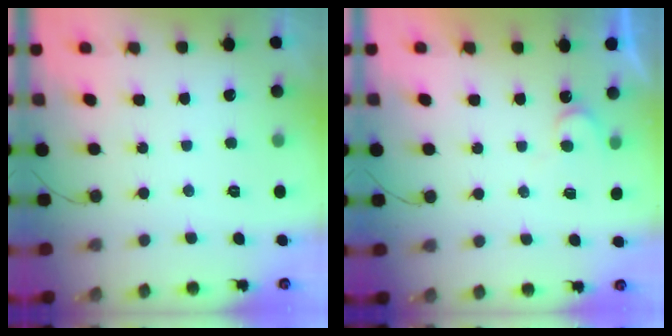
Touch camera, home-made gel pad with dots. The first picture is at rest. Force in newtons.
{"total": 5.1, "press": 5.0, "slide": 0.3}